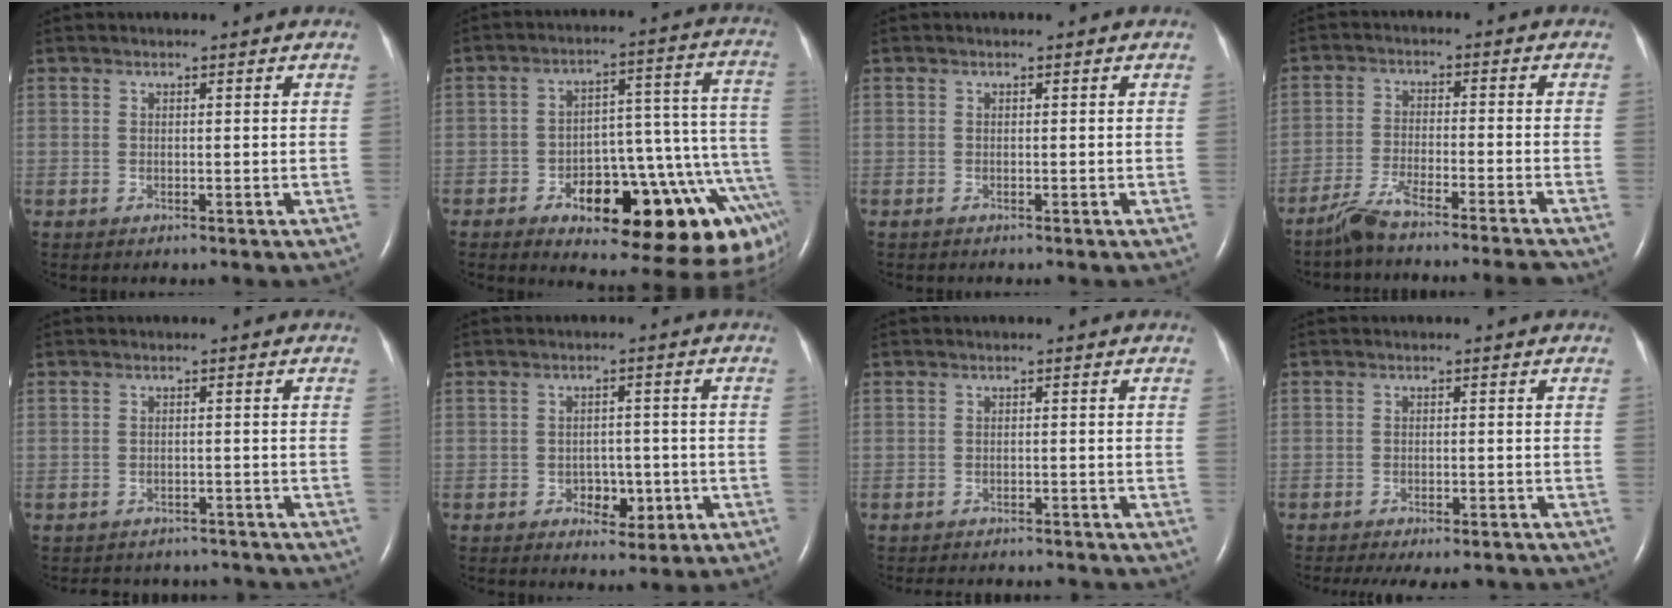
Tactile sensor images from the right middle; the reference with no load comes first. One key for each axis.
{"total": 24.0, "fx": -11.1, "fy": 7.4, "fz": 19.9, "tx": -0.157, "ty": 0.055, "tz": -0.142}
{"total": 0.0}
{"total": 9.7, "fx": -8.6, "fy": -1.2, "fz": 4.3, "tx": -0.066, "ty": -0.014, "tz": -0.144}
{"total": 6.3, "fx": -6.0, "fy": 1.9, "fz": 0.1, "tx": -0.002, "ty": 0.008, "tz": -0.069}
{"total": 4.1, "fx": -1.7, "fy": 2.6, "fz": 2.7, "tx": -0.034, "ty": 0.013, "tz": -0.015}
{"total": 6.0, "fx": -5.8, "fy": 0.7, "fz": 1.1, "tx": -0.010, "ty": -0.005, "tz": -0.073}
{"total": 10.6, "fx": -9.3, "fy": 2.3, "fz": 4.5, "tx": -0.066, "ty": -0.011, "tz": -0.116}